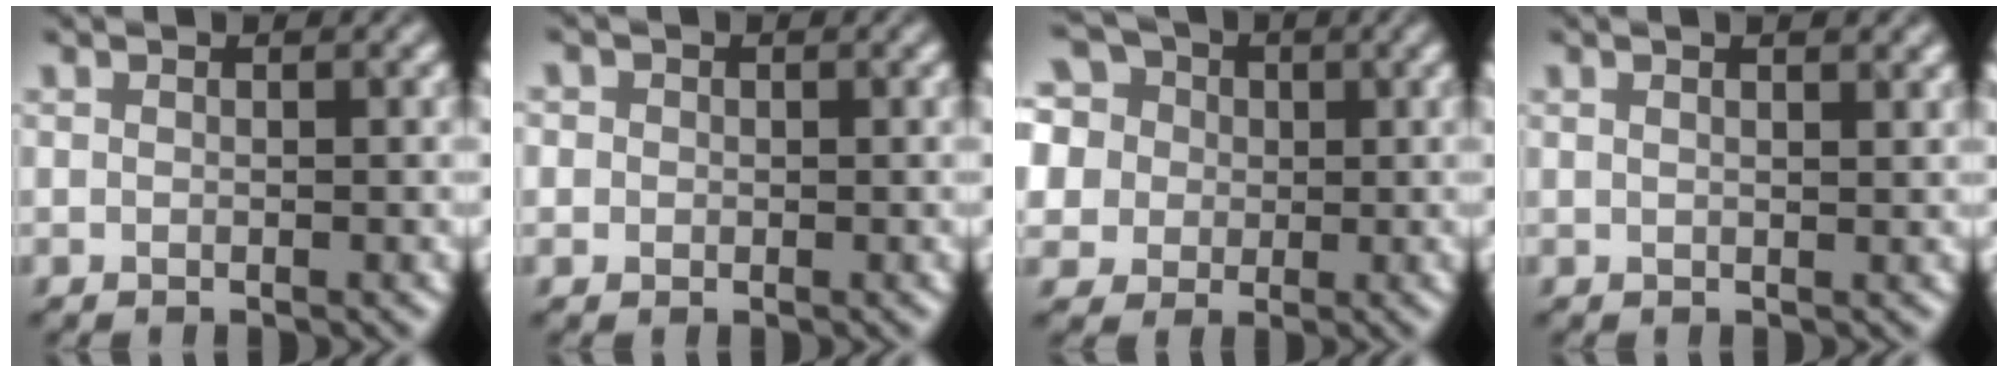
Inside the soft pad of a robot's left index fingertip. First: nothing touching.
{"total": 2.0, "force": [0.8, 1.7, 0.8], "torque": [-0.008, 0.012, 0.000]}
{"total": 12.8, "force": [5.1, 9.9, 6.4], "torque": [-0.141, 0.040, 0.060]}
{"total": 3.6, "force": [2.1, 1.5, 2.4], "torque": [-0.009, 0.016, 0.004]}